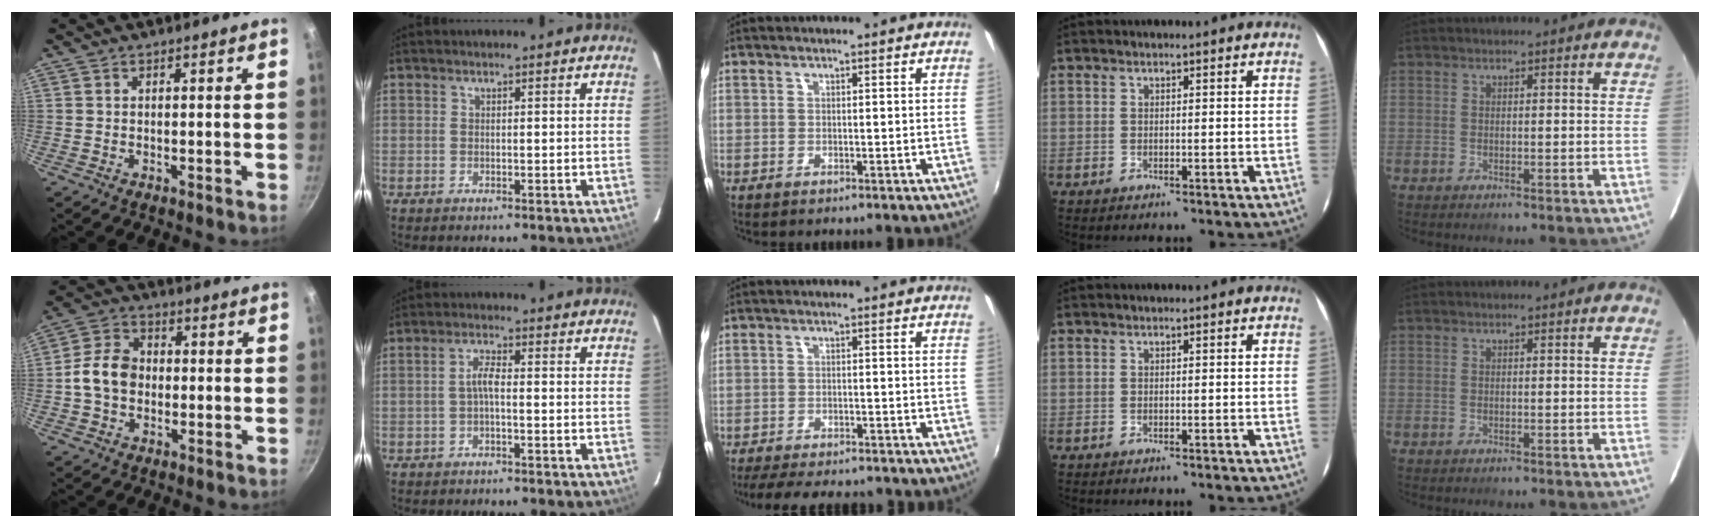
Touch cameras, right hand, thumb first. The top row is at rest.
{"thumb": {"total": 8.7, "force": [-0.9, 6.7, 5.5], "torque": [-0.078, 0.026, -0.030]}, "index": {"total": 2.4, "force": [-0.7, 0.5, 2.3], "torque": [-0.049, 0.008, -0.014]}, "middle": {"total": 11.0, "force": [-9.6, 2.6, 4.8], "torque": [-0.110, -0.018, -0.143]}}